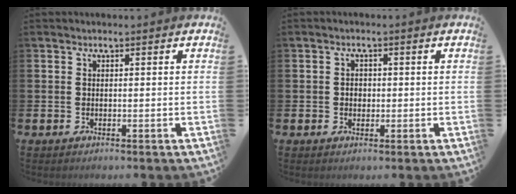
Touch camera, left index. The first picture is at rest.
{"total": 1.6, "force": [0.0, 1.3, 0.9], "torque": [-0.008, 0.005, -0.004]}